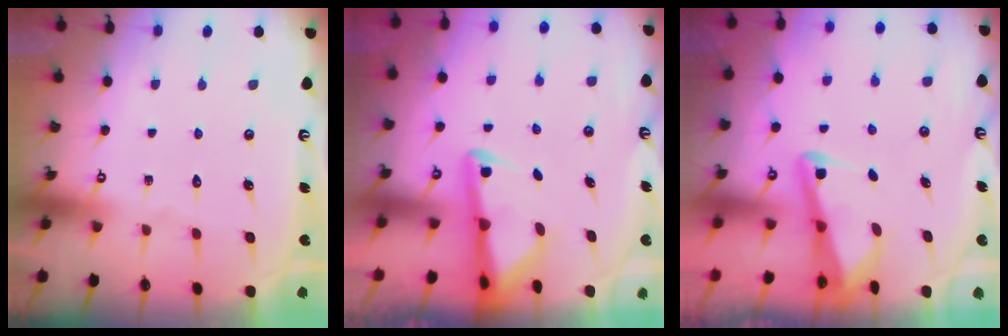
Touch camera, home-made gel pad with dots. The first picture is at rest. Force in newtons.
{"total": 3.0, "press": 2.9, "slide": 0.7}
{"total": 2.8, "press": 2.8, "slide": 0.4}